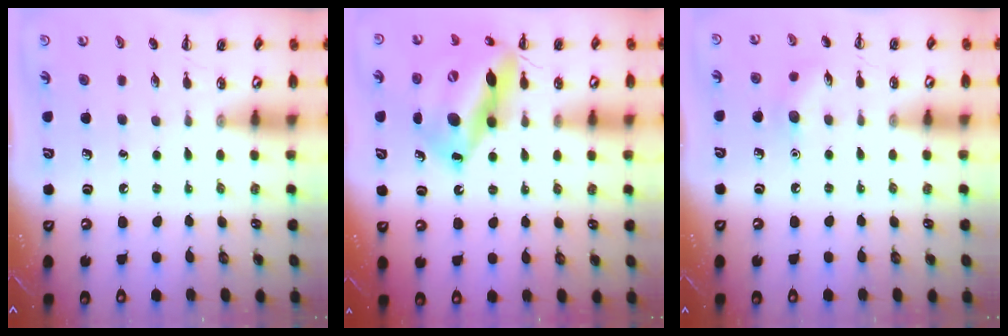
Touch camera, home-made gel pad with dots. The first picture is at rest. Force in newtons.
{"total": 17.5, "press": 16.9, "slide": 4.7}
{"total": 8.0, "press": 7.7, "slide": 2.1}